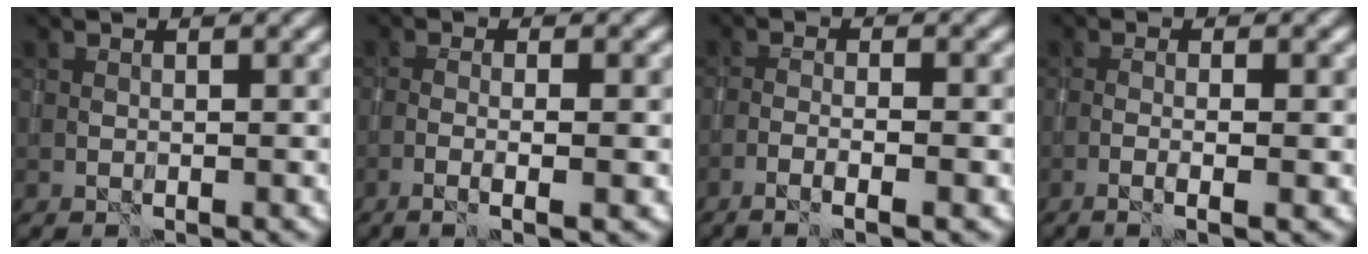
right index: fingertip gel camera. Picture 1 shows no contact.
{"total": 3.2, "force": [-1.1, 0.5, 3.0], "torque": [-0.050, 0.002, -0.028]}
{"total": 3.1, "force": [-1.8, 0.3, 2.6], "torque": [-0.048, 0.002, -0.039]}
{"total": 2.6, "force": [-0.8, 0.3, 2.4], "torque": [-0.040, 0.003, -0.022]}